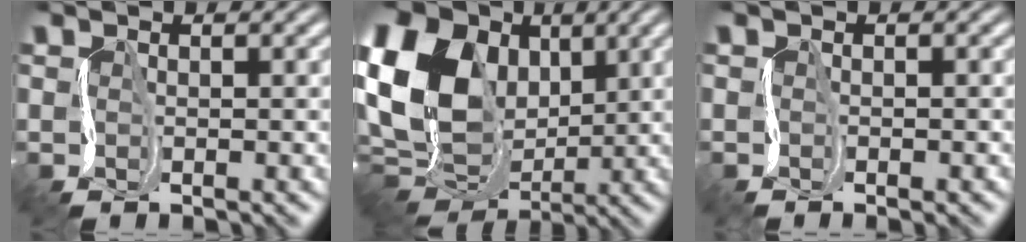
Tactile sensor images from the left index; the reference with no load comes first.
{"total": 16.2, "force": [2.9, 12.4, 10.1], "torque": [-0.218, 0.033, 0.042]}
{"total": 0.7, "force": [-0.7, 0.1, 0.3], "torque": [-0.001, -0.001, -0.012]}